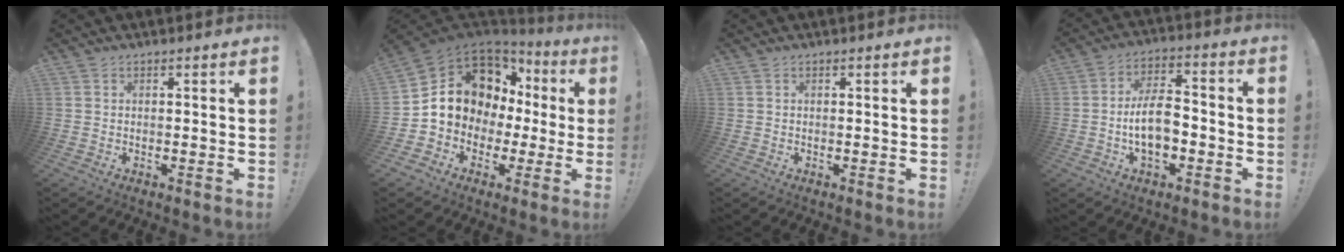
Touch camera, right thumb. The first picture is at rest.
{"total": 12.6, "force": [2.8, 10.9, 5.7], "torque": [-0.080, -0.026, 0.072]}
{"total": 0.0}
{"total": 11.0, "force": [-3.2, 6.0, 8.7], "torque": [-0.161, 0.010, -0.060]}